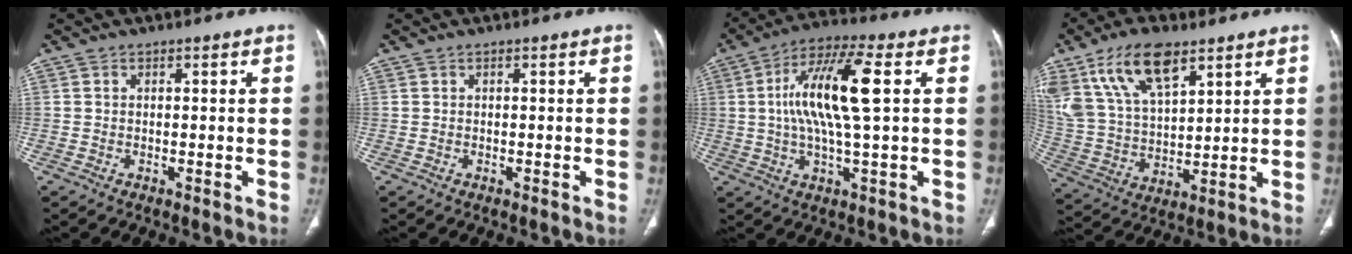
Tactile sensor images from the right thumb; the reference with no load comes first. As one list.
[{"total": 0.0}, {"total": 14.3, "force": [2.3, 3.4, 13.7], "torque": [-0.278, 0.017, 0.037]}, {"total": 16.8, "force": [9.8, 7.9, 11.2], "torque": [-0.196, -0.027, 0.196]}]